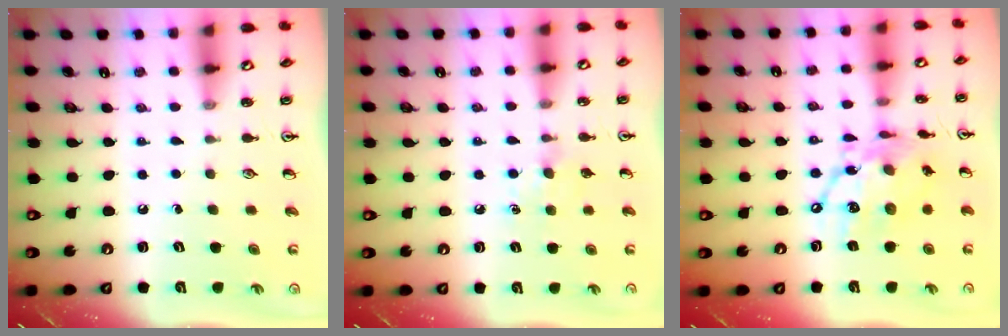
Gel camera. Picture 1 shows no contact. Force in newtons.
{"total": 5.4, "press": 5.3, "slide": 0.7}
{"total": 15.1, "press": 15.0, "slide": 1.6}